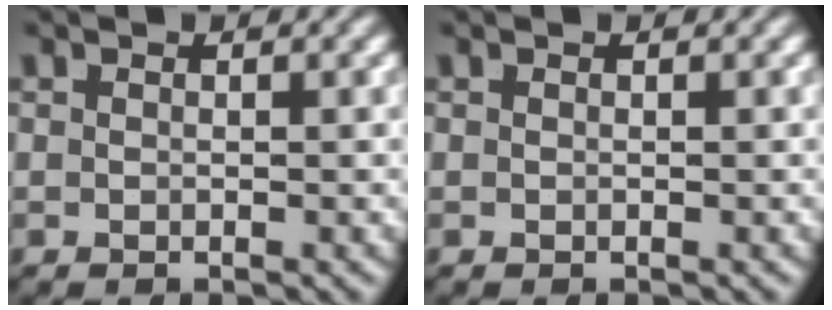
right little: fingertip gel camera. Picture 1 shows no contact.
{"total": 0.0}